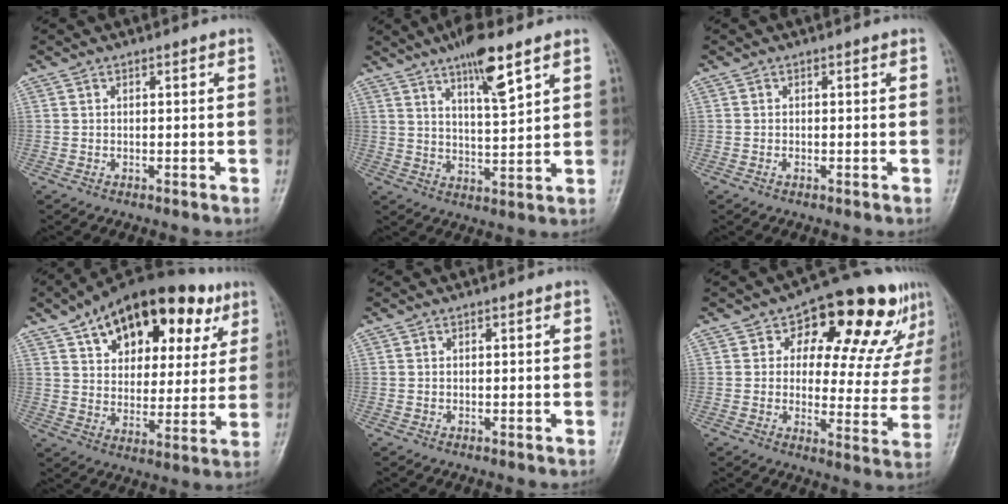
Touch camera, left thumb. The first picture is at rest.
{"total": 9.6, "force": [6.0, 2.0, 7.2], "torque": [-0.114, -0.033, 0.102]}
{"total": 0.6, "force": [-0.2, 0.3, 0.4], "torque": [-0.007, -0.001, -0.005]}
{"total": 23.8, "force": [12.3, 13.3, 15.4], "torque": [-0.195, -0.003, 0.188]}
{"total": 0.0}
{"total": 19.0, "force": [9.9, 9.7, 13.0], "torque": [-0.103, -0.018, 0.129]}